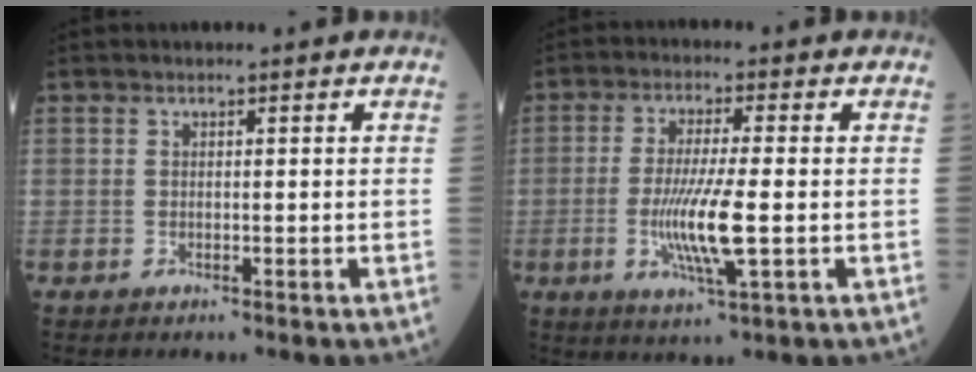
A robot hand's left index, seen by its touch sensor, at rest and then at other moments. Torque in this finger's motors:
{"motor_torque": [0.32, 0.10, 0.29, 0.11]}